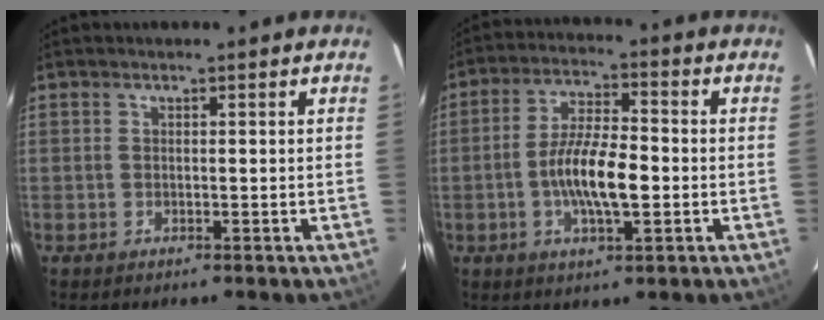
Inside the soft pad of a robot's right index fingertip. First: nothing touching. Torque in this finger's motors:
{"motor_torque": [1.31, -0.26, 0.55, 0.18]}